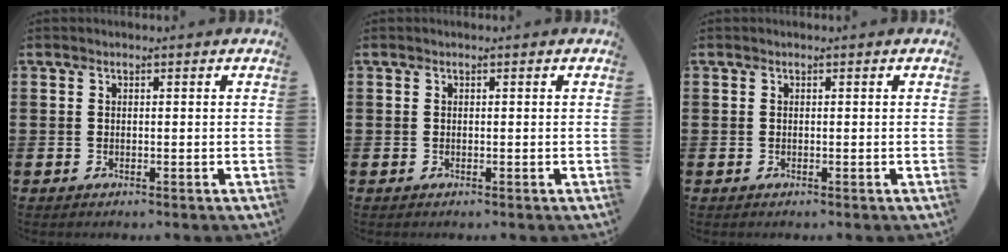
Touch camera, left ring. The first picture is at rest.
{"total": 0.0}
{"total": 0.0}